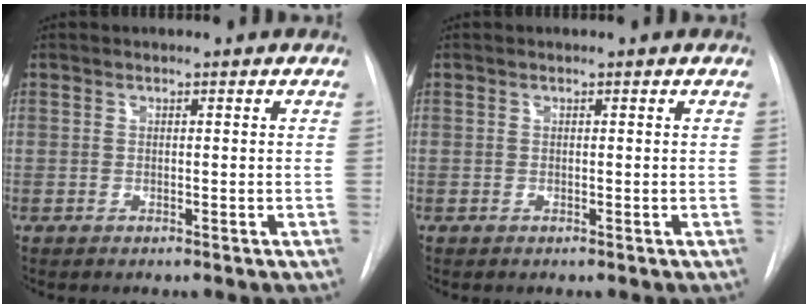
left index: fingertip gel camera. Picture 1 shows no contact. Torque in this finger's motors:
{"motor_torque": [-0.12, 0.13, 0.00, -0.01]}